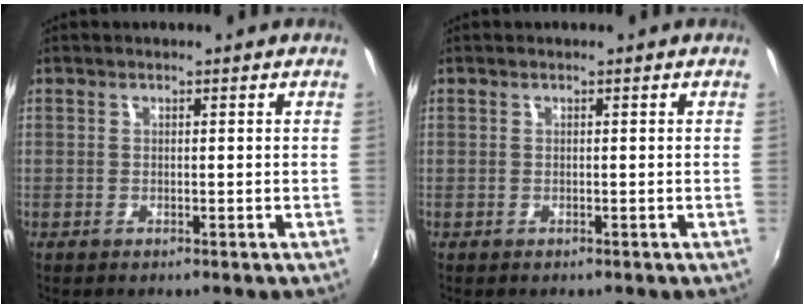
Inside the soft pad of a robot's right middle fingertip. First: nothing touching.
{"total": 0.0}